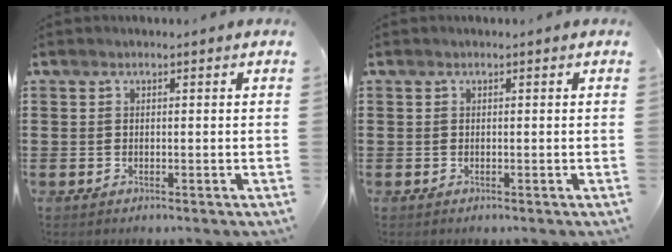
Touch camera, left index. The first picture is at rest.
{"total": 0.0}